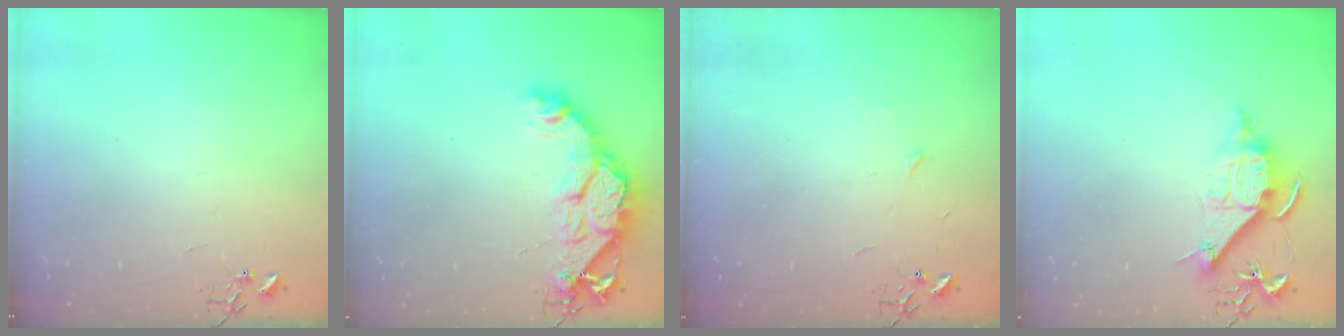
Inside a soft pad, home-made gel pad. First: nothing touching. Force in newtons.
{"total": 15.9, "press": 15.9, "slide": 1.7}
{"total": 3.5, "press": 3.5, "slide": 0.4}
{"total": 10.4, "press": 10.4, "slide": 0.7}